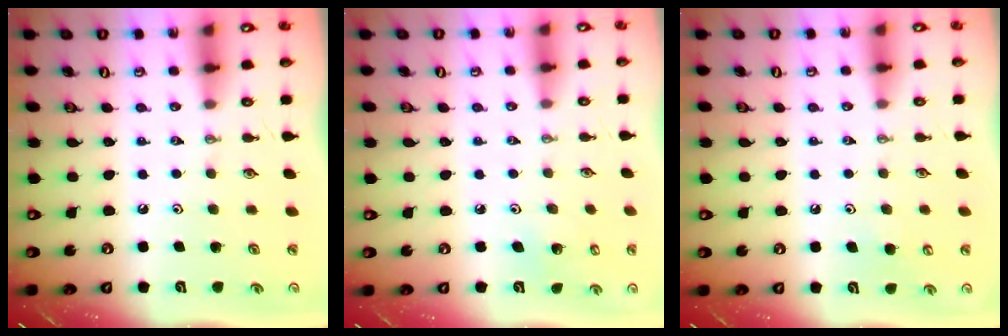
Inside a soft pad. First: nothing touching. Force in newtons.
{"total": 4.3, "press": 4.3, "slide": 0.3}
{"total": 5.6, "press": 5.5, "slide": 0.7}